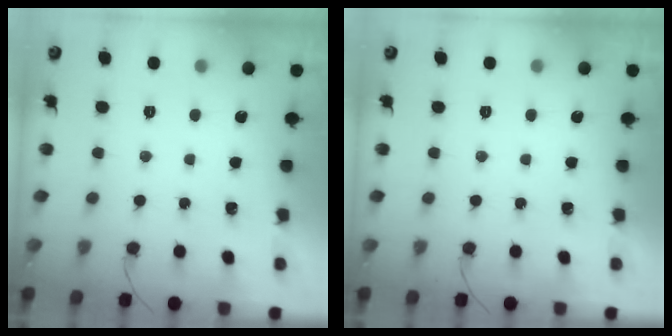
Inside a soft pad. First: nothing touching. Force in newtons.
{"total": 0.0}